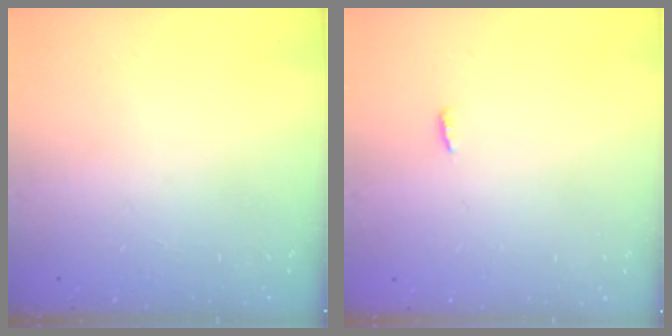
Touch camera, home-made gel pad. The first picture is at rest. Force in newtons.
{"total": 2.8, "press": 2.7, "slide": 0.8}